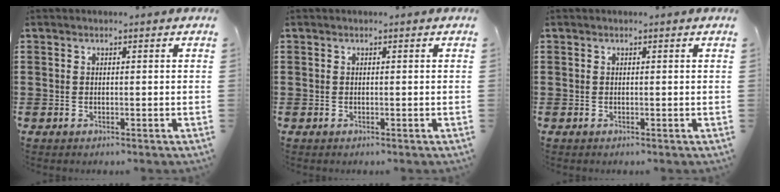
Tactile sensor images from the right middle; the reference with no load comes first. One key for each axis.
{"total": 0.0}
{"total": 0.0}